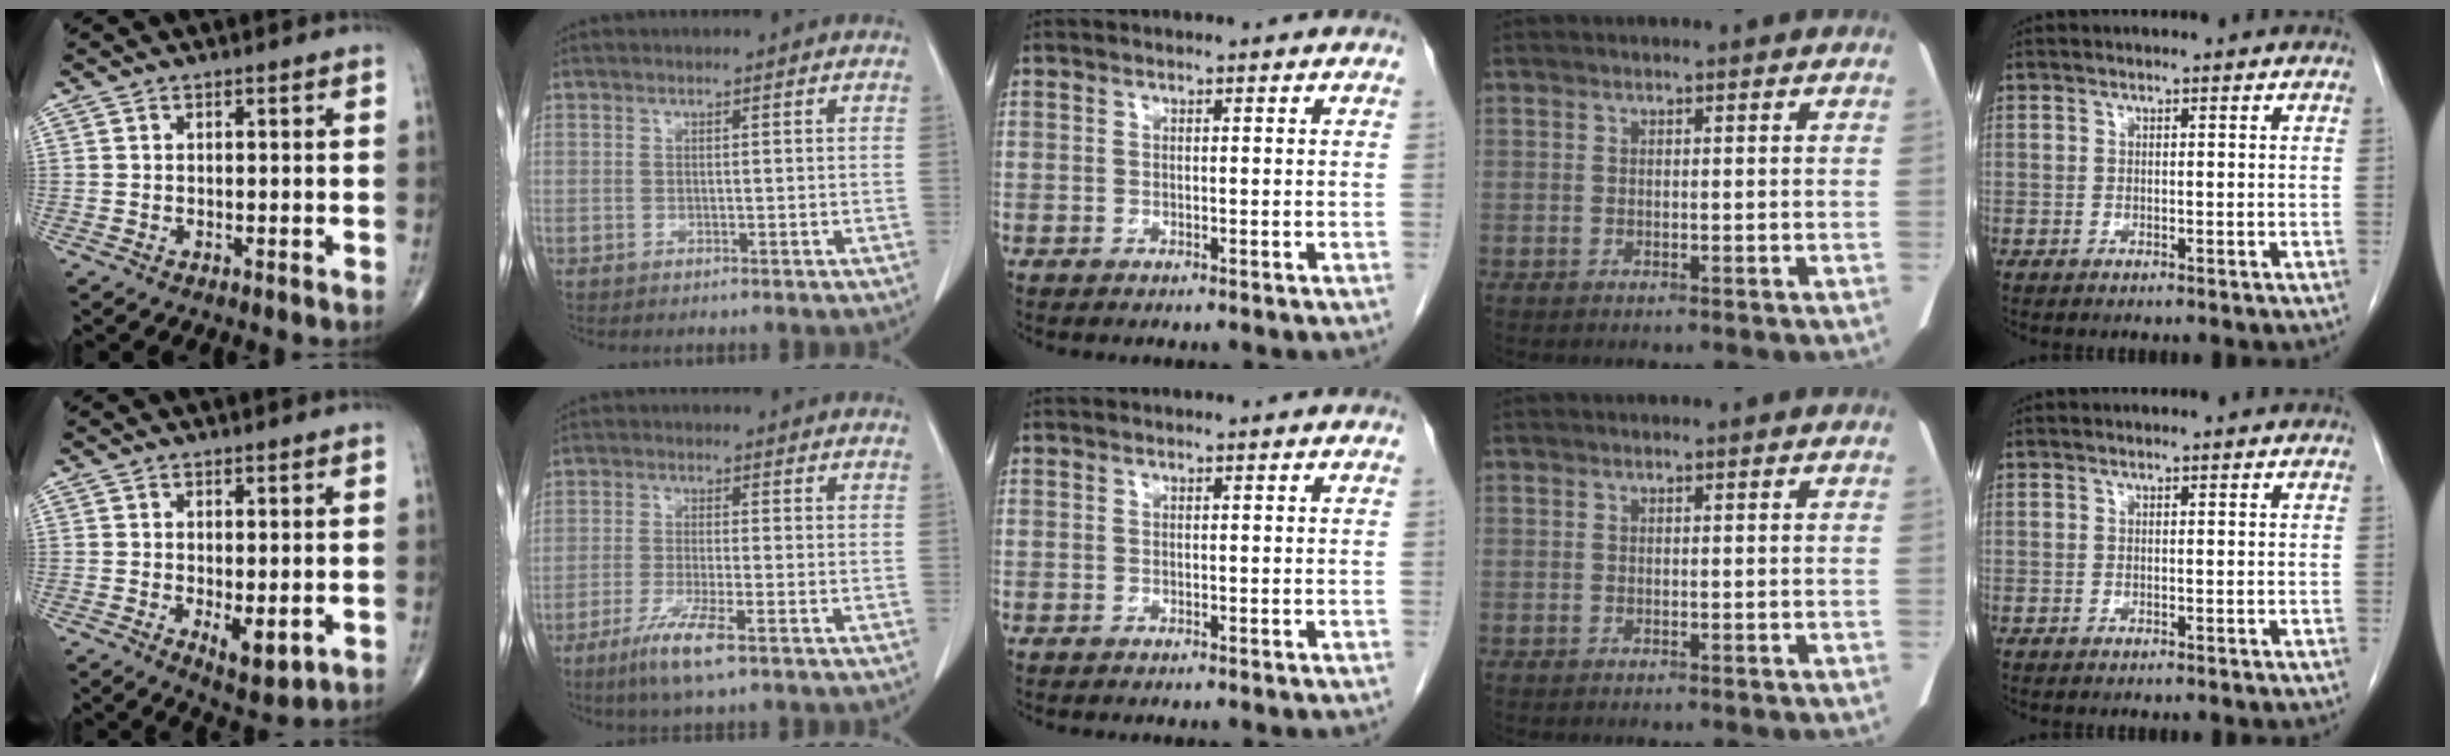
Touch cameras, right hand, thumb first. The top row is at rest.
{"thumb": {"total": 5.2, "force": [-0.9, 2.3, 4.6], "torque": [-0.063, -0.016, -0.004]}, "index": {"total": 6.4, "force": [-3.8, 0.2, 5.1], "torque": [-0.104, -0.017, -0.071]}}